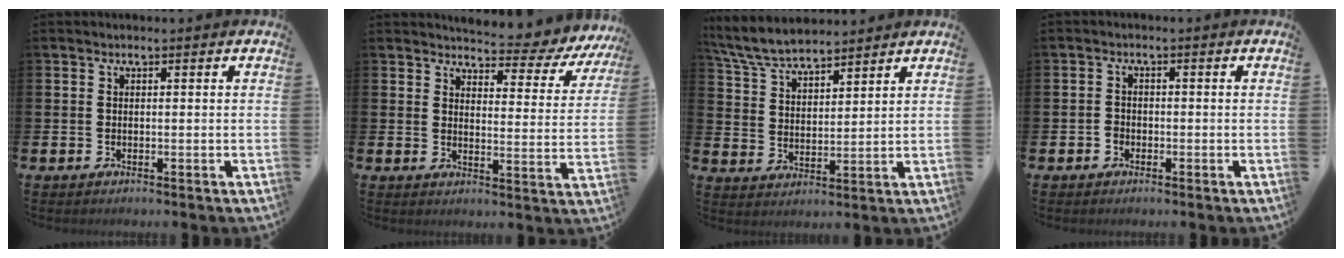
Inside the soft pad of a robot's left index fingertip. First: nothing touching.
{"total": 5.1, "force": [4.9, 1.2, 1.0], "torque": [-0.027, -0.047, 0.078]}
{"total": 7.0, "force": [6.6, 1.4, 1.8], "torque": [-0.060, -0.024, 0.122]}
{"total": 1.5, "force": [-0.8, 1.2, 0.3], "torque": [0.000, 0.001, -0.020]}